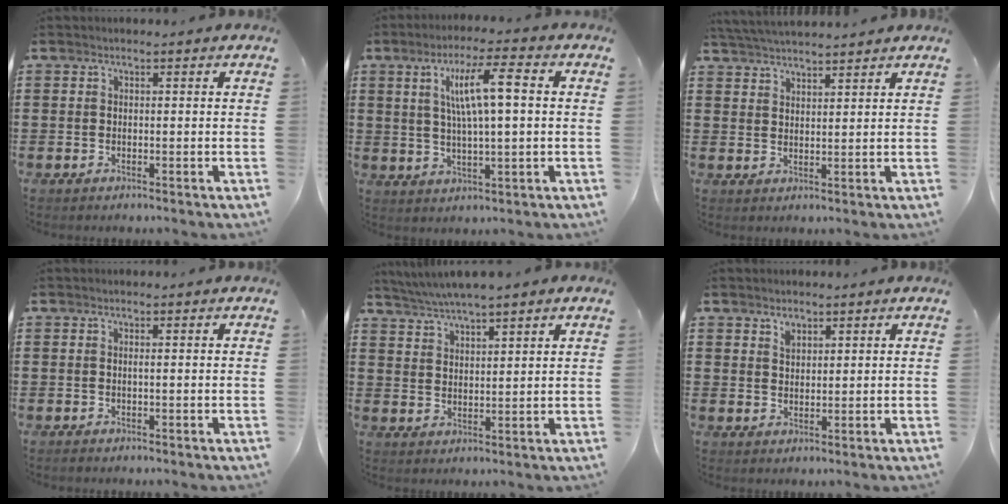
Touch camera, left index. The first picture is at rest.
{"total": 8.8, "force": [2.0, 1.5, 8.4], "torque": [-0.164, 0.008, 0.028]}
{"total": 3.5, "force": [3.5, -0.1, 0.5], "torque": [-0.021, -0.008, 0.065]}
{"total": 0.5, "force": [-0.2, -0.1, 0.5], "torque": [-0.009, -0.002, -0.004]}
{"total": 3.7, "force": [3.5, -0.2, 1.2], "torque": [-0.034, -0.011, 0.063]}
{"total": 2.5, "force": [1.9, 1.5, 0.7], "torque": [-0.009, -0.003, 0.035]}